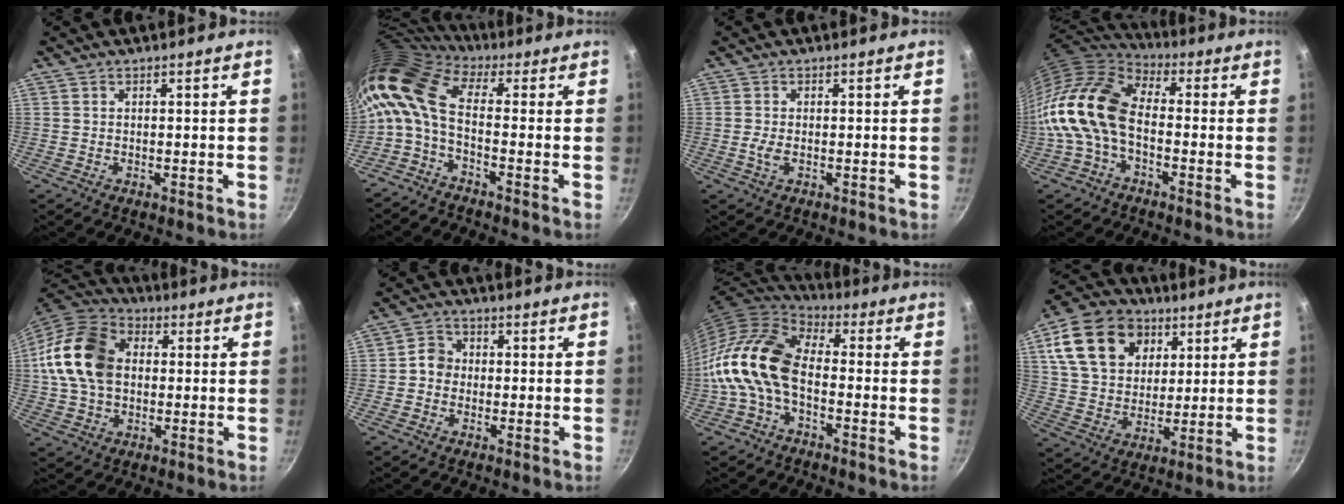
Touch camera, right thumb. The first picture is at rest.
{"total": 12.3, "force": [0.4, 5.8, 10.9], "torque": [-0.235, 0.023, -0.012]}
{"total": 1.8, "force": [-0.3, 0.7, 1.6], "torque": [-0.037, -0.001, -0.006]}
{"total": 14.3, "force": [-2.9, 8.6, 11.1], "torque": [-0.202, 0.036, -0.076]}
{"total": 17.0, "force": [1.6, 12.3, 11.7], "torque": [-0.210, 0.026, 0.016]}
{"total": 3.8, "force": [-0.4, 3.4, 1.7], "torque": [-0.009, 0.013, -0.019]}
{"total": 14.0, "force": [-3.1, 8.3, 10.8], "torque": [-0.195, 0.038, -0.081]}
{"total": 18.3, "force": [7.2, 13.5, 10.1], "torque": [-0.160, -0.006, 0.126]}